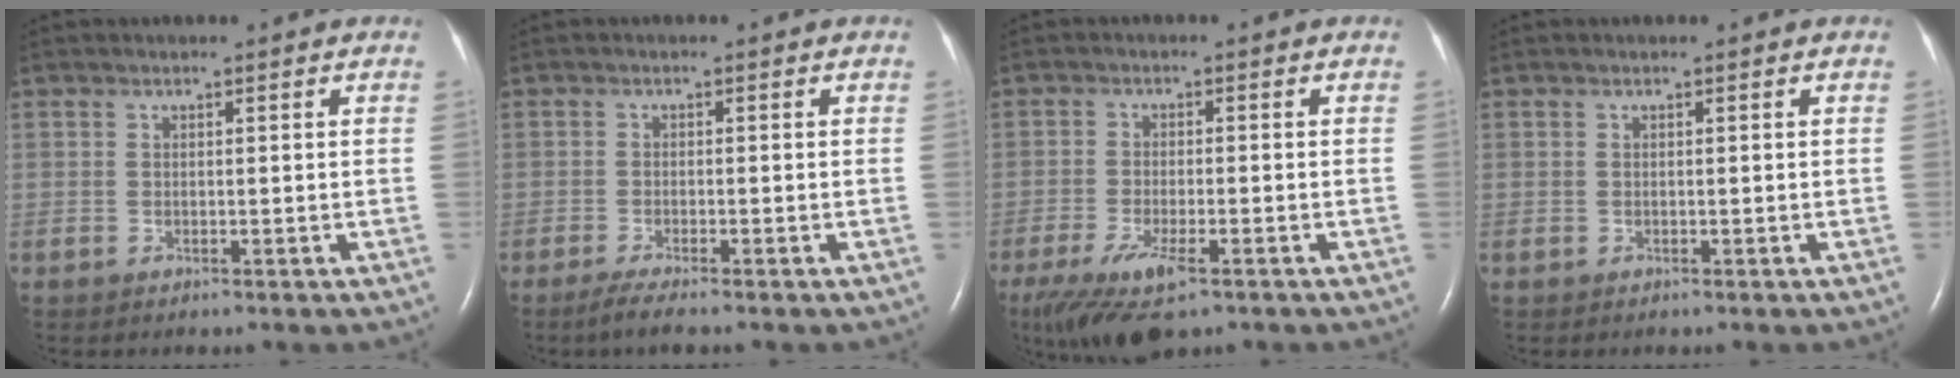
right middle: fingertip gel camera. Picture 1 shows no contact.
{"total": 2.9, "force": [-2.3, 0.0, 1.8], "torque": [-0.040, -0.008, -0.043]}
{"total": 9.5, "force": [-6.0, 2.5, 7.0], "torque": [-0.131, -0.022, -0.100]}
{"total": 0.0}